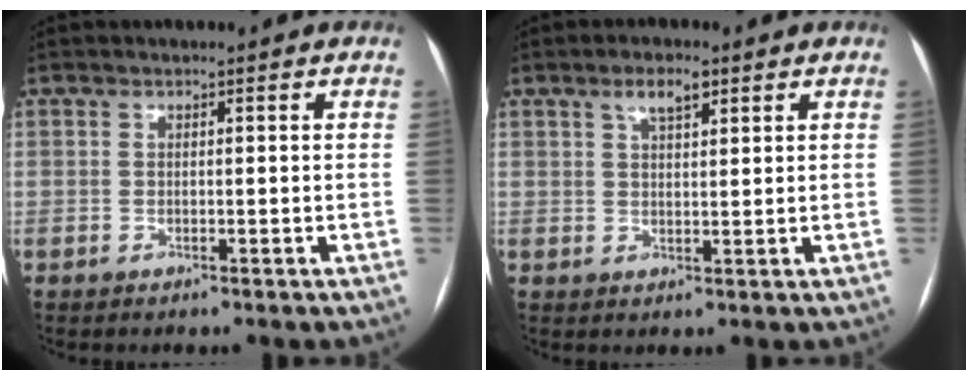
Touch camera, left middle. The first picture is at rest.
{"total": 3.7, "force": [2.2, 1.2, 2.6], "torque": [-0.049, 0.008, 0.039]}